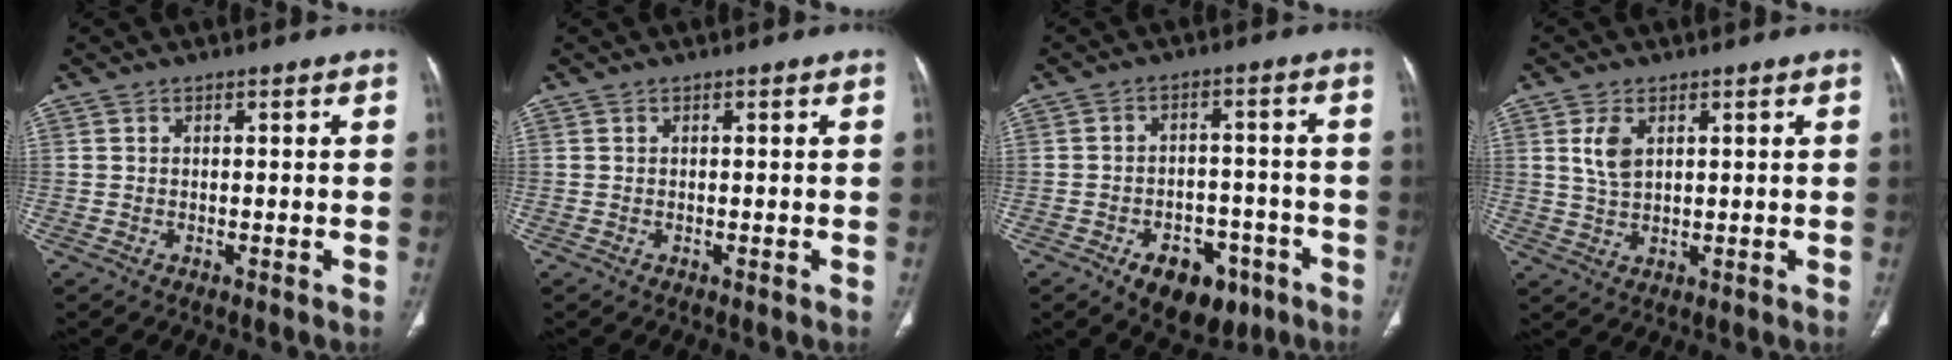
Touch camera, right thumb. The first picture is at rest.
{"total": 0.0}
{"total": 11.4, "force": [-6.3, 7.1, 6.5], "torque": [-0.055, 0.035, -0.082]}
{"total": 4.4, "force": [1.7, 2.3, 3.3], "torque": [-0.066, -0.007, 0.040]}